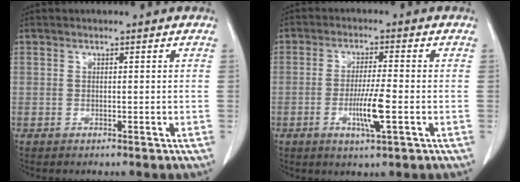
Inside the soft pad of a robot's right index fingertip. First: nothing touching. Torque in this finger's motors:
{"motor_torque": [1.42, 0.06, 0.76, 0.11]}